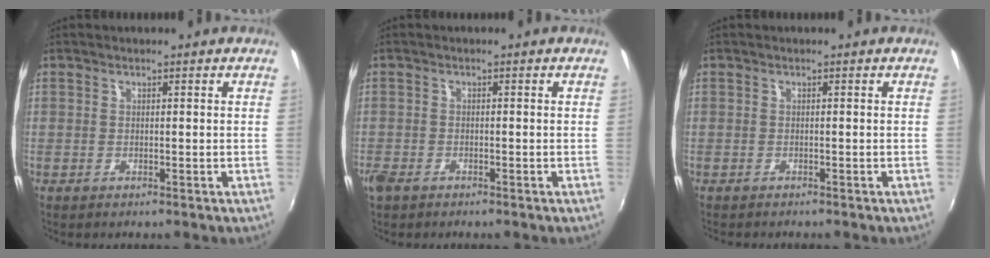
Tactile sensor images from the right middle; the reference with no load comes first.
{"total": 3.0, "force": [-2.2, 1.5, 1.5], "torque": [-0.040, -0.008, -0.043]}
{"total": 1.2, "force": [-1.2, 0.3, 0.3], "torque": [-0.008, -0.007, -0.018]}